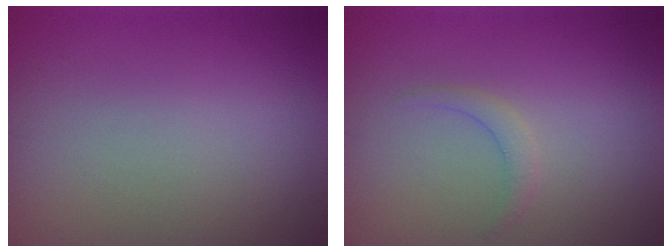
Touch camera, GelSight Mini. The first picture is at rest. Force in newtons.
{"total": 1.2, "press": 1.2, "slide": 0.1}